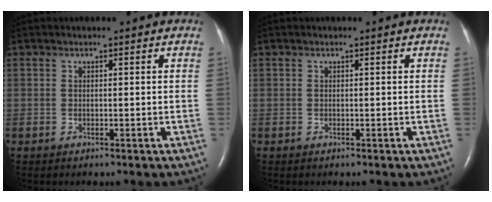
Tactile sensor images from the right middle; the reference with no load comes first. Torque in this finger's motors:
{"motor_torque": [-0.06, 0.12, 0.00, 0.00]}